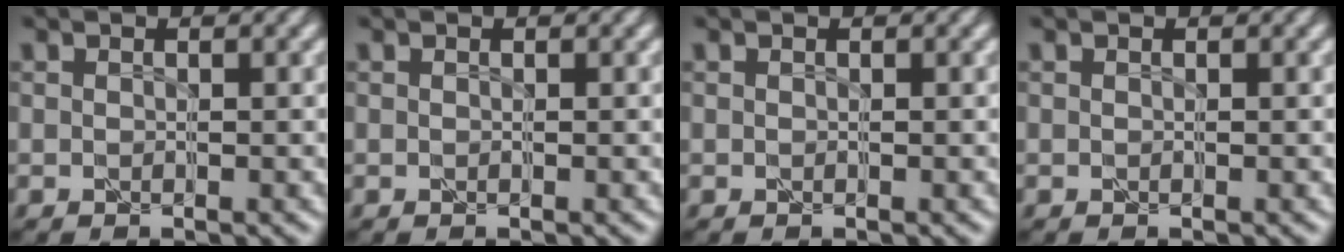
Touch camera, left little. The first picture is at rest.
{"total": 0.0}
{"total": 0.0}
{"total": 0.0}